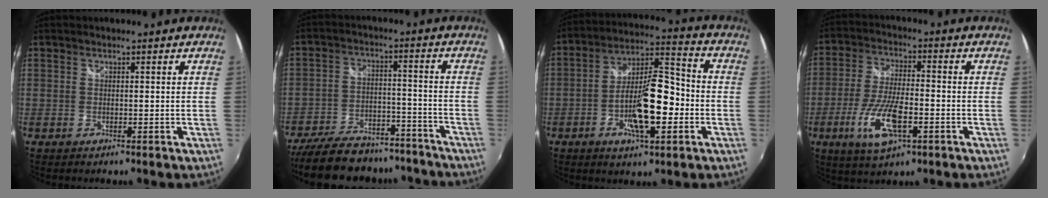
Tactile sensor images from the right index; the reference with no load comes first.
{"total": 22.1, "force": [-18.5, 9.3, 7.8], "torque": [-0.177, 0.027, -0.248]}
{"total": 14.4, "force": [-4.1, 4.9, 12.9], "torque": [-0.233, 0.008, -0.070]}
{"total": 11.8, "force": [-4.7, 4.0, 10.1], "torque": [-0.211, -0.014, -0.087]}